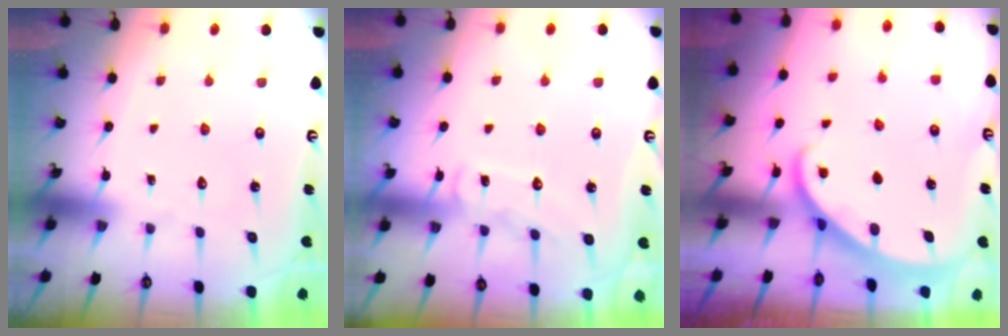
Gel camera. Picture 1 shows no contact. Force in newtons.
{"total": 8.7, "press": 8.6, "slide": 0.6}
{"total": 2.1, "press": 2.1, "slide": 0.2}